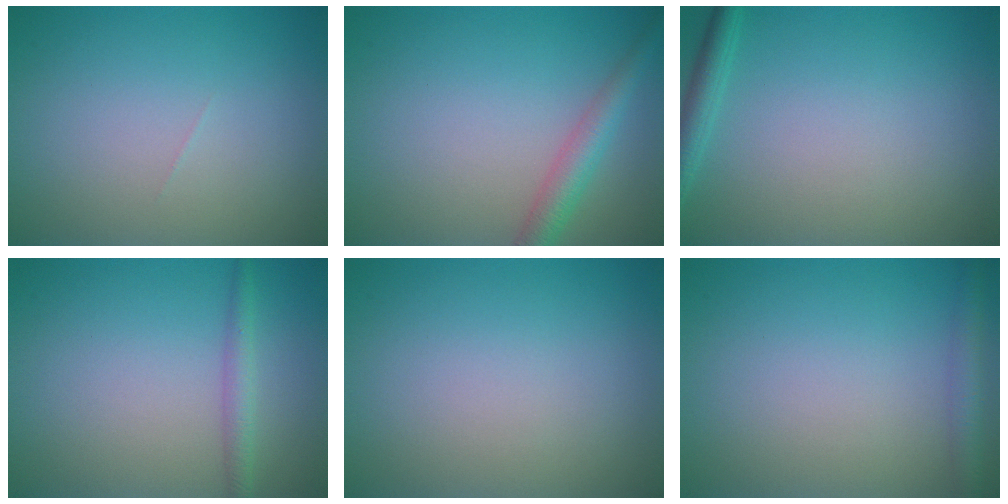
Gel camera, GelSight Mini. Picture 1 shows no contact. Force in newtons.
{"total": 2.9, "press": 2.9, "slide": 0.0}
{"total": 1.9, "press": 1.9, "slide": 0.1}
{"total": 1.8, "press": 1.8, "slide": 0.1}
{"total": 0.0}
{"total": 2.4, "press": 2.4, "slide": 0.1}